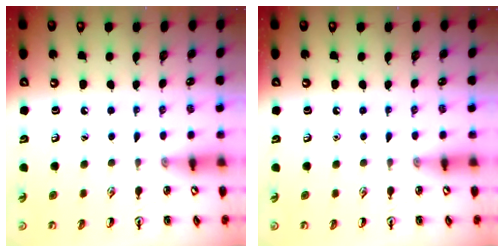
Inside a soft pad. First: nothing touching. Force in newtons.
{"total": 0.0}